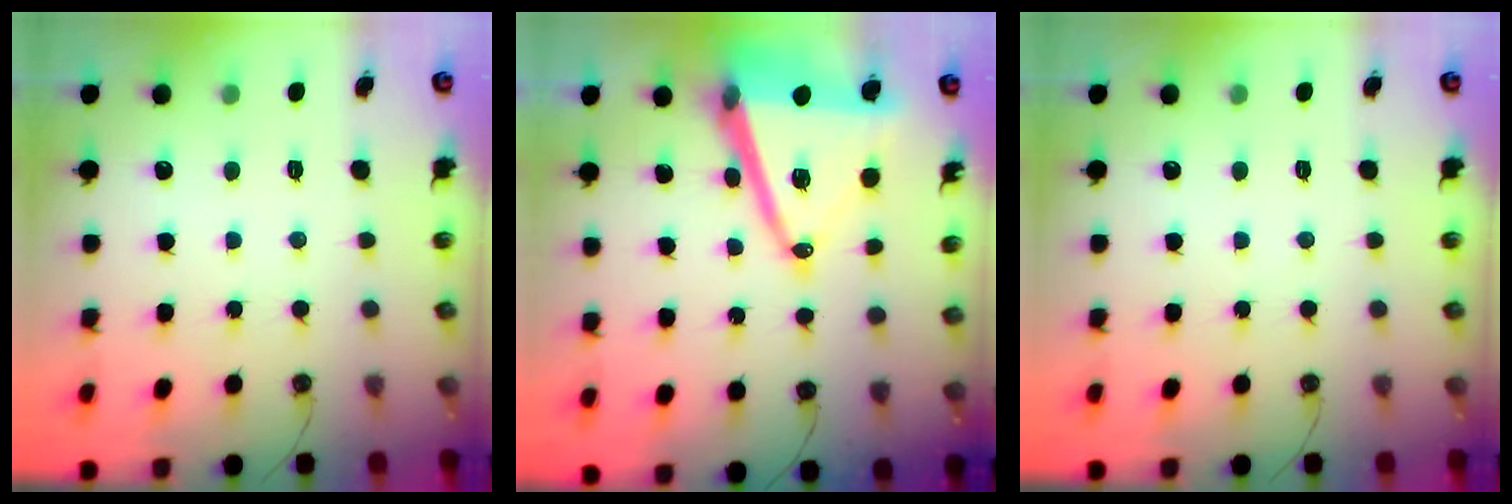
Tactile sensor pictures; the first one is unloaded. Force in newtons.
{"total": 17.9, "press": 17.5, "slide": 3.9}
{"total": 0.0}